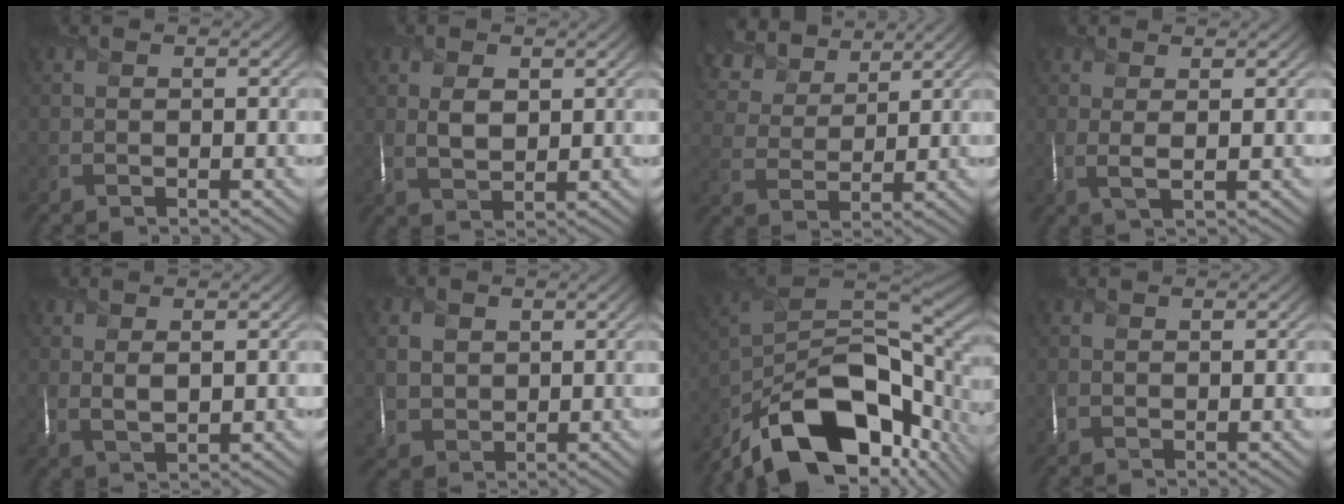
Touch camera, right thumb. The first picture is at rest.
{"total": 3.1, "force": [1.0, 1.9, 2.3], "torque": [-0.051, -0.001, 0.021]}
{"total": 8.6, "force": [6.3, 4.0, 4.2], "torque": [-0.114, 0.023, 0.110]}
{"total": 2.1, "force": [0.7, 0.2, 1.9], "torque": [-0.035, 0.008, 0.012]}
{"total": 2.5, "force": [0.9, 0.8, 2.2], "torque": [-0.048, 0.000, 0.021]}
{"total": 3.7, "force": [1.1, 3.1, 1.6], "torque": [-0.057, 0.001, 0.021]}
{"total": 17.6, "force": [-10.1, 7.9, 12.0], "torque": [-0.226, -0.030, -0.158]}
{"total": 0.0}